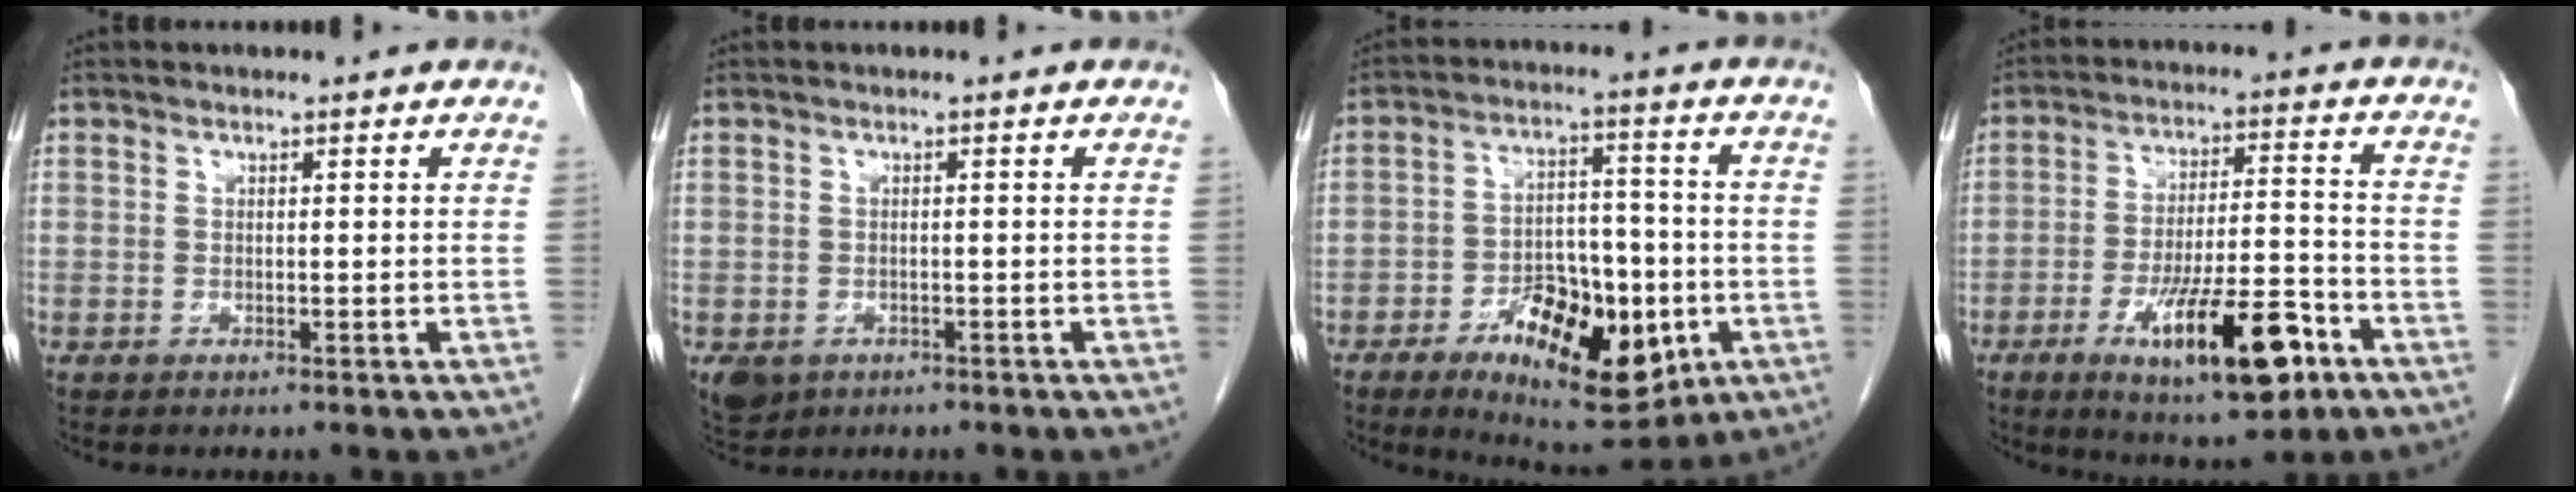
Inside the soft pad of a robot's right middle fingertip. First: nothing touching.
{"total": 4.2, "force": [-2.3, 3.2, 1.5], "torque": [-0.026, -0.003, -0.030]}
{"total": 15.7, "force": [-6.3, 6.7, 12.8], "torque": [-0.198, 0.001, -0.087]}
{"total": 14.3, "force": [-7.1, 3.3, 12.0], "torque": [-0.199, -0.006, -0.105]}